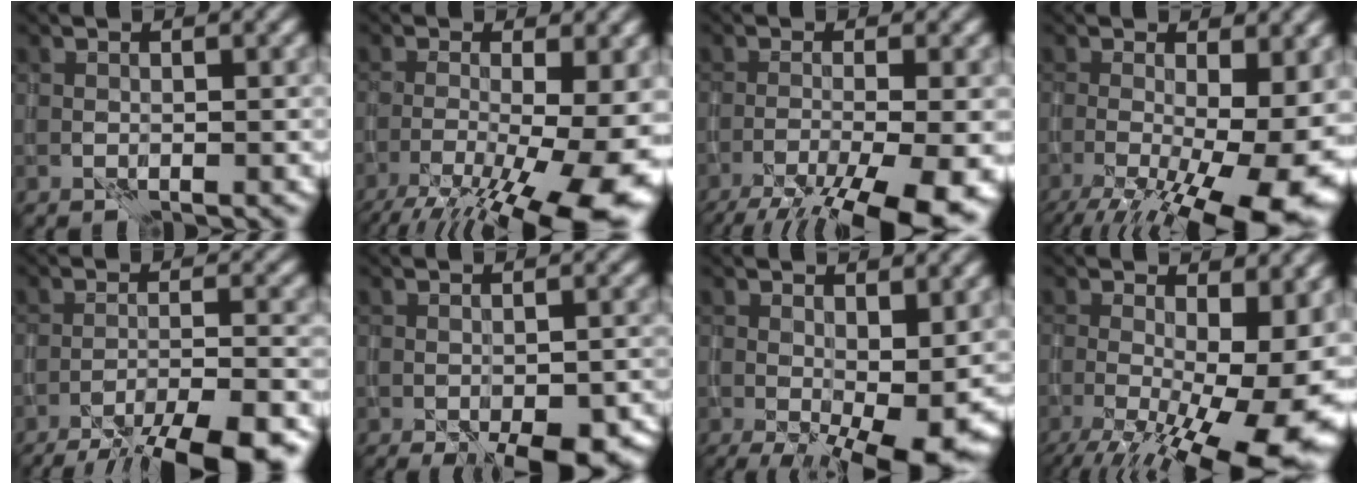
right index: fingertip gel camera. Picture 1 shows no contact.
{"total": 14.7, "force": [-6.4, 4.6, 12.4], "torque": [-0.188, -0.011, -0.093]}
{"total": 11.4, "force": [-7.2, 2.6, 8.5], "torque": [-0.134, -0.030, -0.100]}
{"total": 15.3, "force": [-4.5, 5.5, 13.6], "torque": [-0.181, -0.021, -0.055]}
{"total": 11.4, "force": [-9.5, 2.1, 5.9], "torque": [-0.084, -0.008, -0.128]}
{"total": 7.0, "force": [-4.0, 3.0, 4.8], "torque": [-0.068, -0.013, -0.044]}
{"total": 7.2, "force": [-1.8, 2.9, 6.4], "torque": [-0.101, -0.015, -0.017]}
{"total": 16.8, "force": [-3.9, 6.7, 15.0], "torque": [-0.196, -0.029, -0.037]}